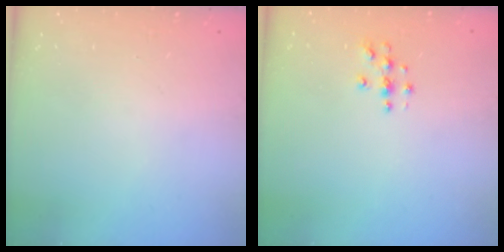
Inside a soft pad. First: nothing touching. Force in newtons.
{"total": 3.6, "press": 3.6, "slide": 0.4}